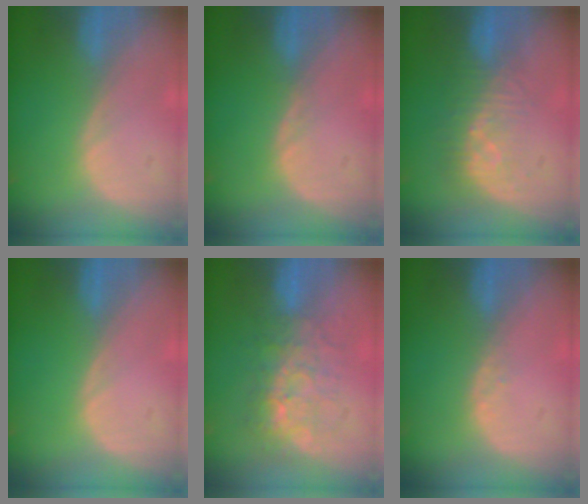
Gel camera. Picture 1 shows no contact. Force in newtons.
{"total": 0.7, "press": 0.7, "slide": 0.2}
{"total": 8.2, "press": 7.3, "slide": 3.8}
{"total": 0.0}
{"total": 8.4, "press": 7.6, "slide": 3.5}
{"total": 1.1, "press": 0.8, "slide": 0.7}